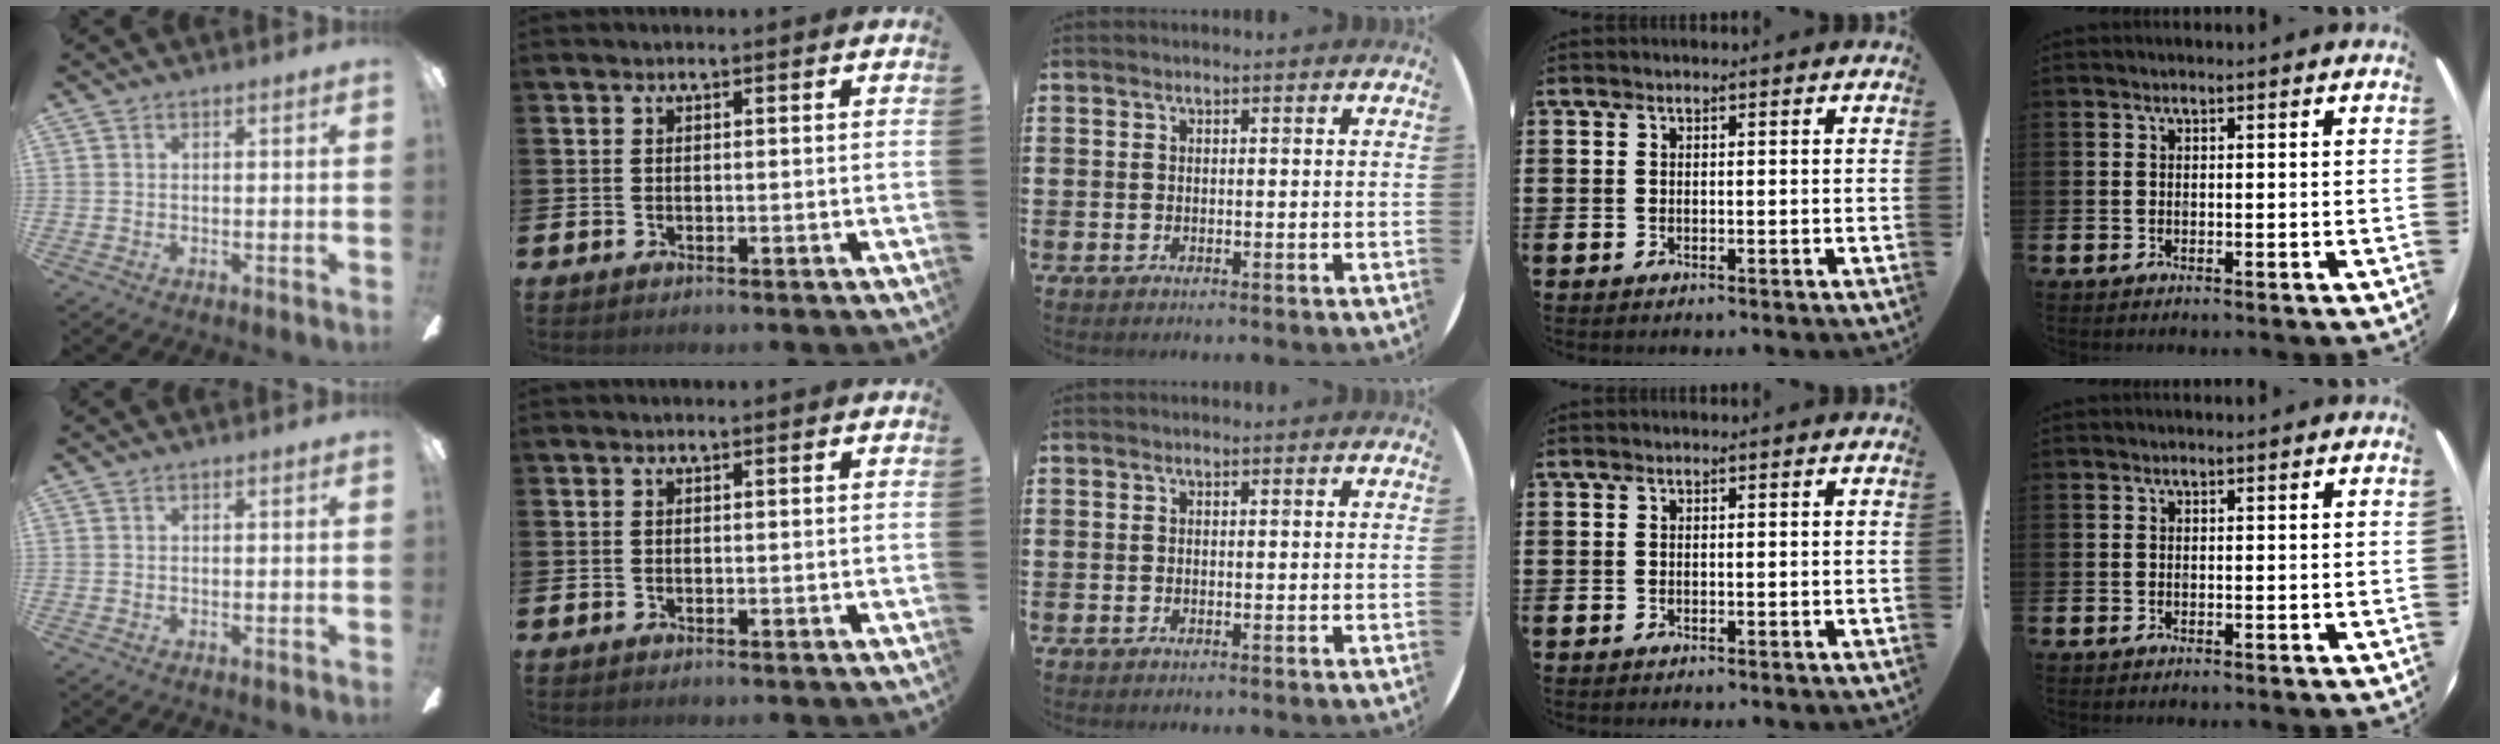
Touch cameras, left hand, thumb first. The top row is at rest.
{}